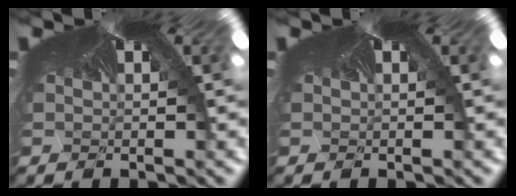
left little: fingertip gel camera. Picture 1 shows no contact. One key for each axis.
{"total": 0.0}